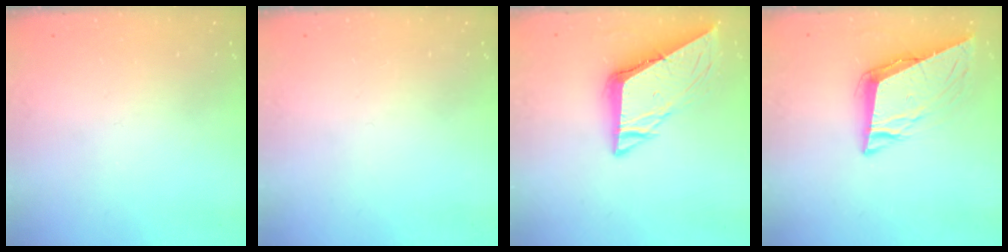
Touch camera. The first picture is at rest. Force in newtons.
{"total": 0.0}
{"total": 8.9, "press": 8.9, "slide": 1.0}
{"total": 9.8, "press": 9.3, "slide": 3.0}